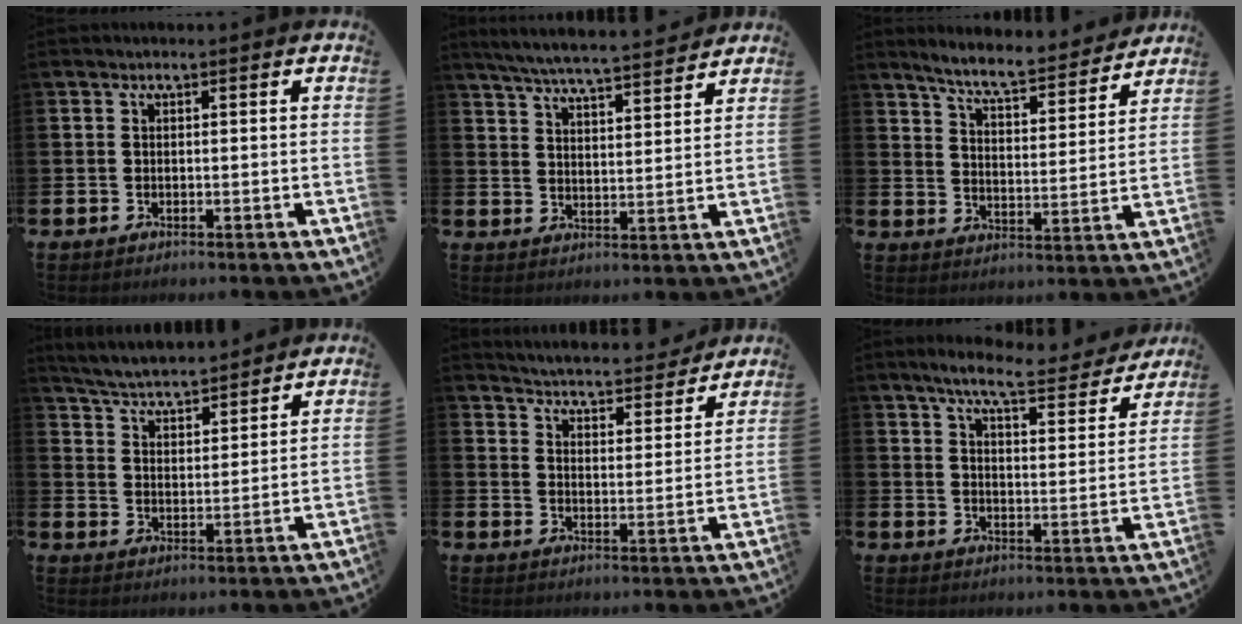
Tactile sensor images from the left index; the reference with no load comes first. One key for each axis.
{"total": 5.7, "fx": 5.5, "fy": 0.0, "fz": 1.5, "tx": -0.047, "ty": -0.040, "tz": 0.095}
{"total": 7.0, "fx": 6.7, "fy": 0.7, "fz": 2.2, "tx": -0.068, "ty": -0.046, "tz": 0.113}
{"total": 4.9, "fx": 4.8, "fy": 0.3, "fz": 0.5, "tx": -0.035, "ty": -0.036, "tz": 0.084}
{"total": 4.4, "fx": 4.4, "fy": 0.4, "fz": 0.3, "tx": -0.026, "ty": -0.041, "tz": 0.072}
{"total": 7.1, "fx": 6.5, "fy": 0.6, "fz": 2.8, "tx": -0.066, "ty": -0.037, "tz": 0.108}